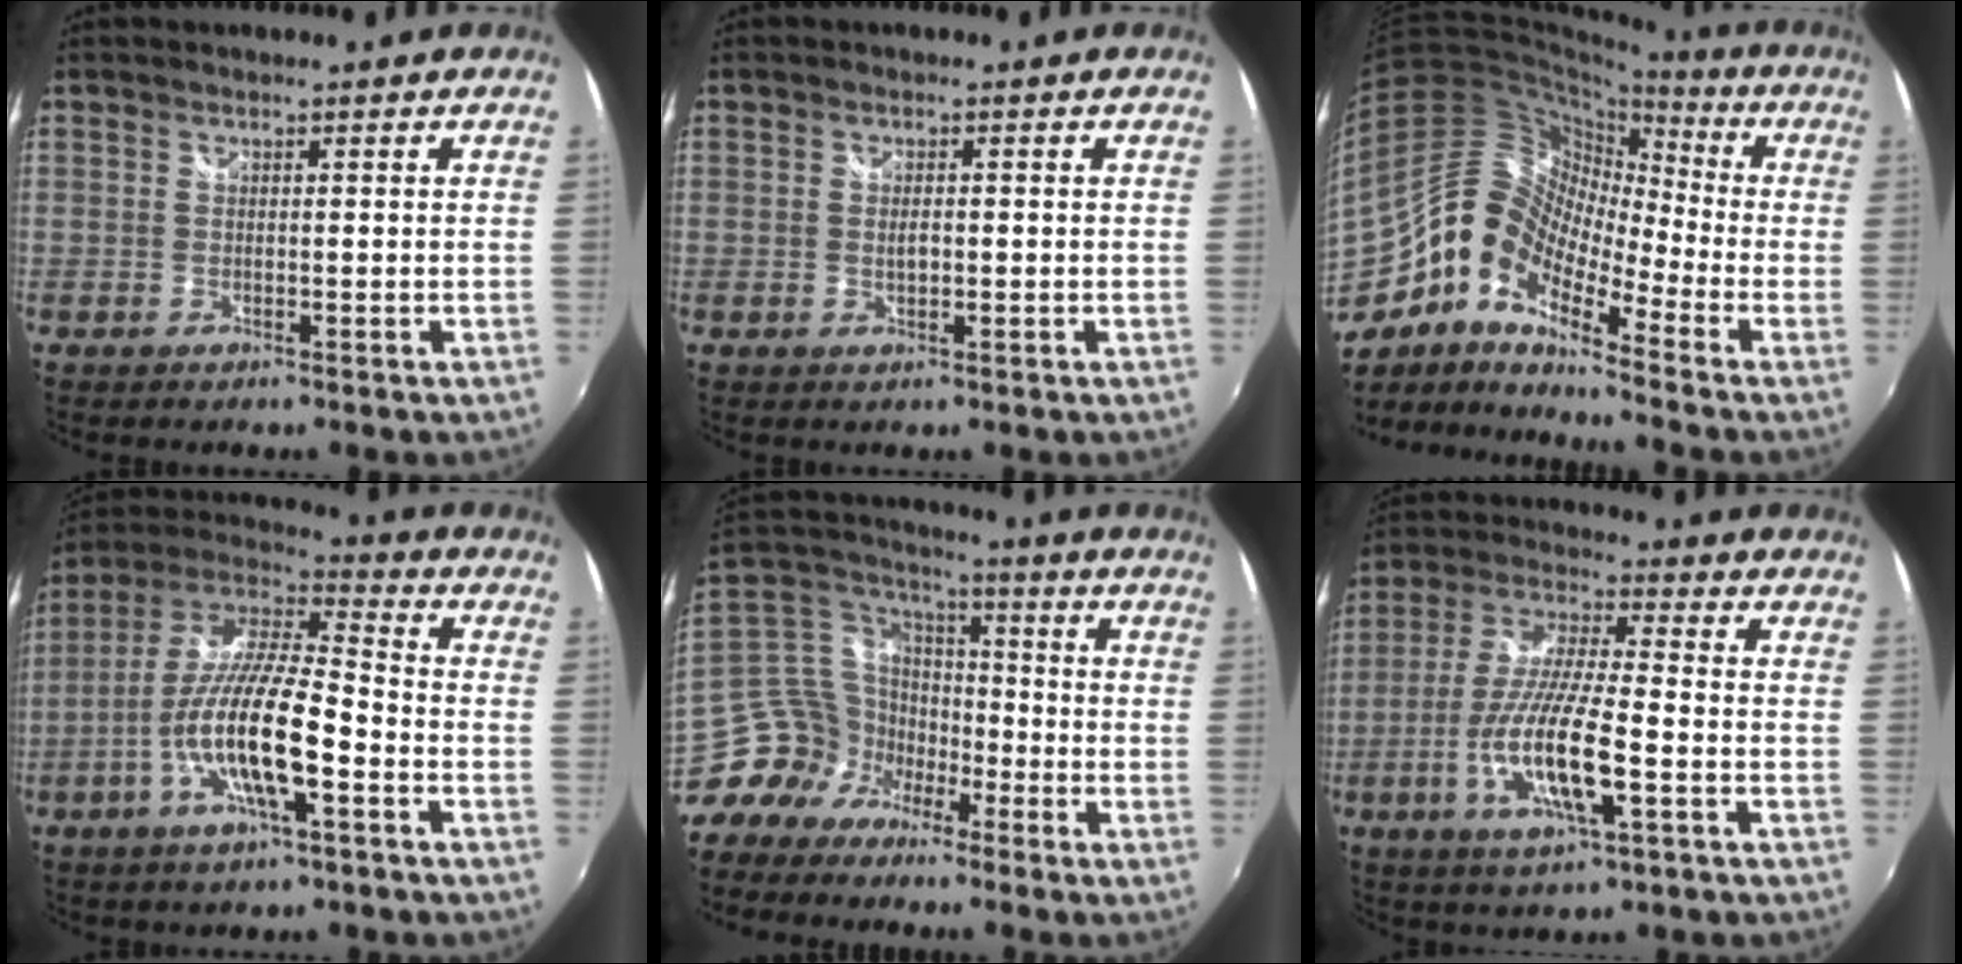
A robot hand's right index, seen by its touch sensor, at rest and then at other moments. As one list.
[{"total": 1.7, "force": [-0.2, 0.8, 1.5], "torque": [-0.025, 0.000, -0.003]}, {"total": 14.6, "force": [-6.9, 7.5, 10.5], "torque": [-0.183, 0.015, -0.154]}, {"total": 15.5, "force": [-5.7, 3.3, 14.0], "torque": [-0.273, -0.009, -0.111]}, {"total": 15.8, "force": [-11.2, 9.8, 5.4], "torque": [-0.131, 0.026, -0.206]}, {"total": 14.1, "force": [-4.8, 2.7, 13.0], "torque": [-0.269, -0.014, -0.090]}]